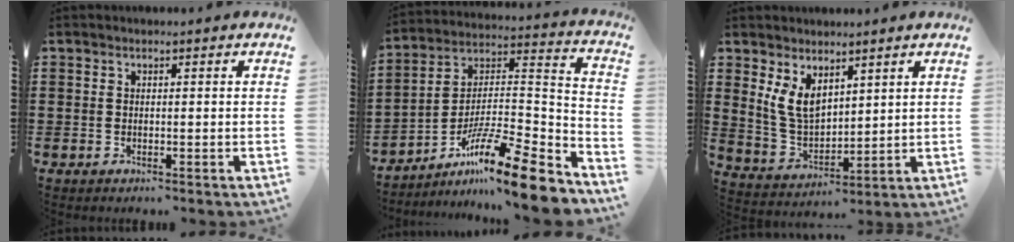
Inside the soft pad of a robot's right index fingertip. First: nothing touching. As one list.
[{"total": 14.9, "force": [-10.9, 1.3, 10.1], "torque": [-0.160, 0.020, -0.200]}, {"total": 6.5, "force": [3.4, 3.7, 4.1], "torque": [-0.108, -0.004, 0.062]}]